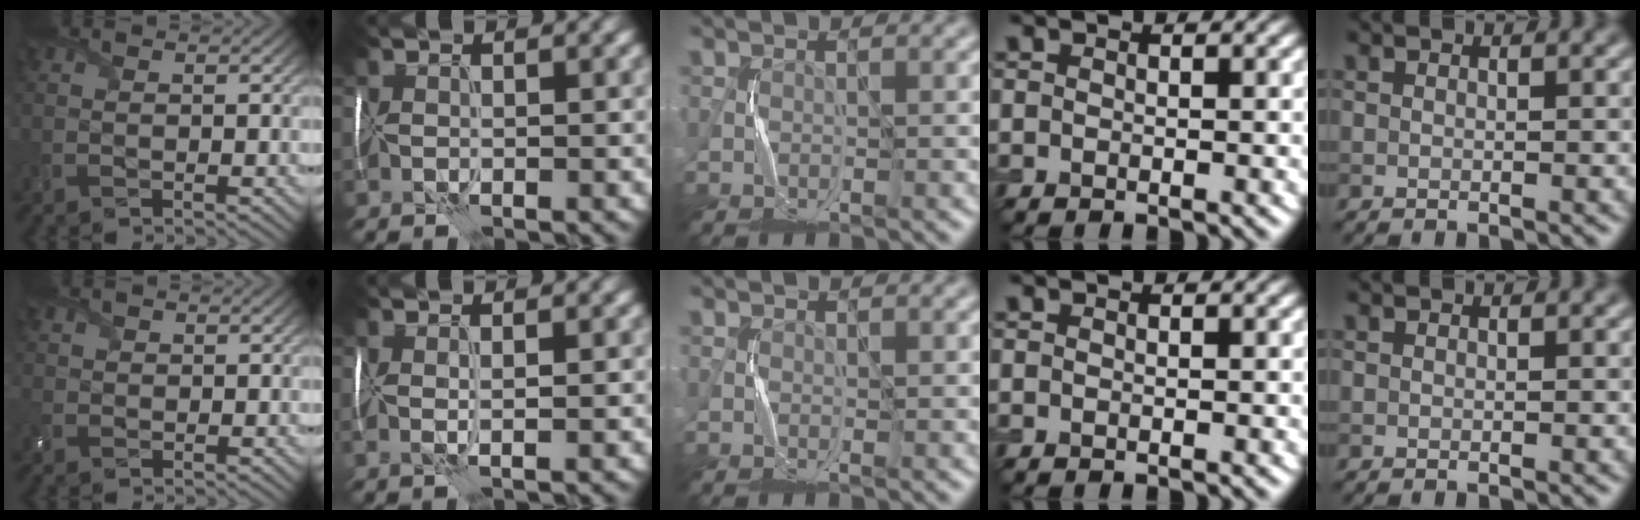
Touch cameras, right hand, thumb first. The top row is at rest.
{"thumb": {"total": 1.2, "force": [0.3, 1.1, 0.2], "torque": [-0.008, 0.000, 0.002]}, "index": {"total": 1.3, "force": [1.0, 0.1, 0.8], "torque": [-0.011, 0.003, 0.014]}}